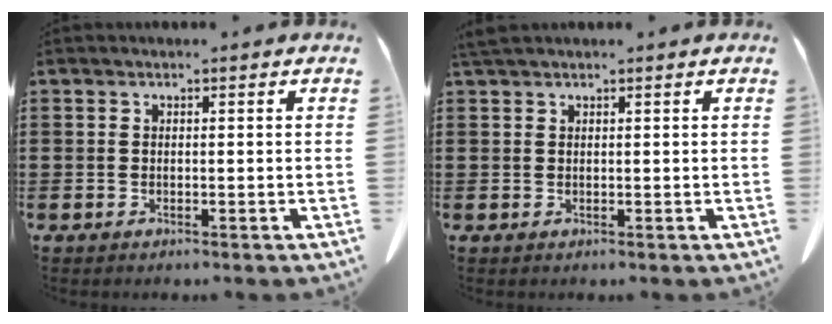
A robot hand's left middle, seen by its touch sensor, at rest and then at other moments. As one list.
[{"total": 1.2, "force": [1.1, 0.1, 0.5], "torque": [-0.013, -0.002, 0.022]}]